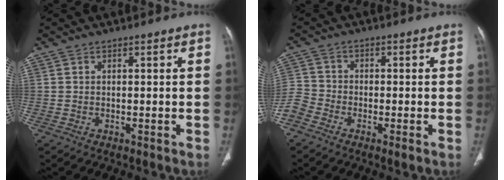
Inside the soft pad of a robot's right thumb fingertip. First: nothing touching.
{"total": 5.6, "force": [-3.7, 3.0, 2.9], "torque": [-0.061, 0.011, -0.086]}